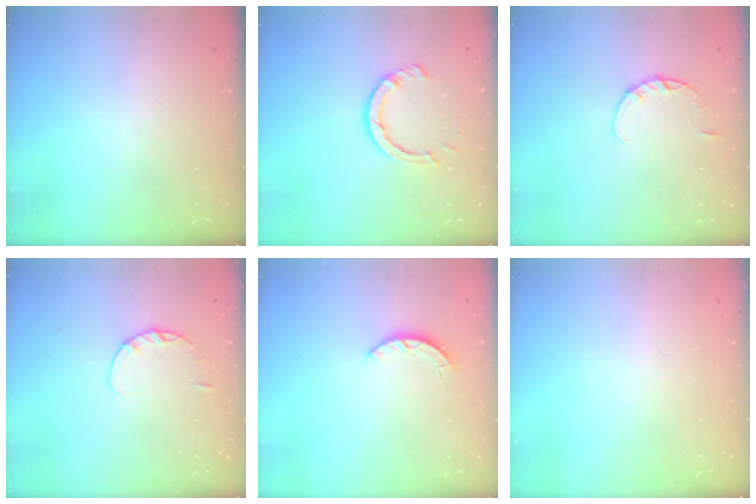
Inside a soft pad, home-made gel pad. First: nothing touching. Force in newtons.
{"total": 5.7, "press": 5.6, "slide": 0.7}
{"total": 2.9, "press": 2.8, "slide": 0.4}
{"total": 2.9, "press": 2.8, "slide": 0.4}
{"total": 2.2, "press": 2.2, "slide": 0.4}
{"total": 0.0}